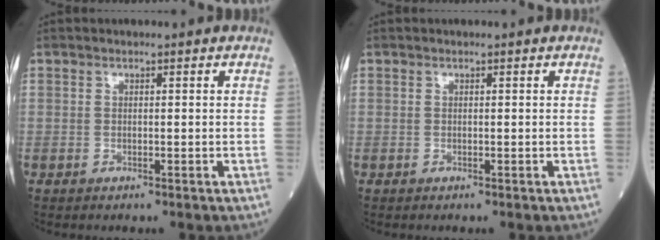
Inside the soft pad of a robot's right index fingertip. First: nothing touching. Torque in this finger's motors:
{"motor_torque": [0.00, 0.00, 0.00, -0.01]}